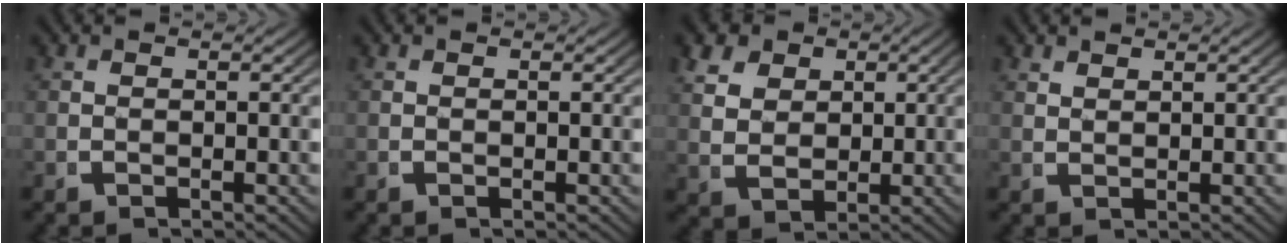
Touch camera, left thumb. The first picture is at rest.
{"total": 0.0}
{"total": 6.3, "force": [1.8, 4.9, 3.5], "torque": [-0.076, -0.022, 0.042]}
{"total": 1.4, "force": [1.4, -0.1, 0.1], "torque": [0.002, 0.002, 0.034]}